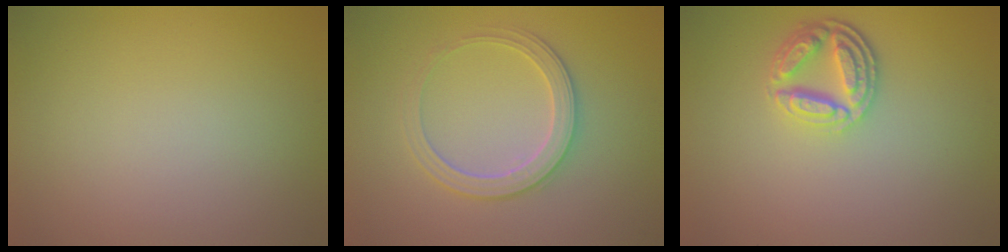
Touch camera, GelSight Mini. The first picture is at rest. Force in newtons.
{"total": 2.8, "press": 2.8, "slide": 0.3}
{"total": 4.1, "press": 3.3, "slide": 2.5}